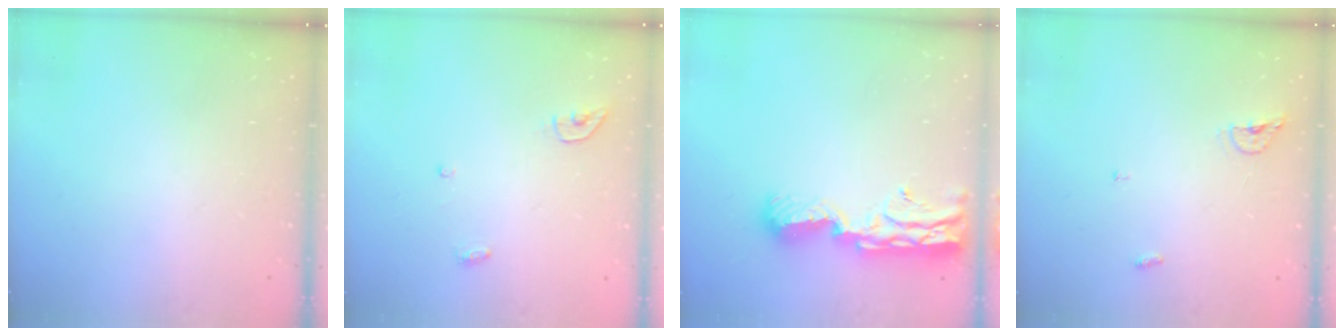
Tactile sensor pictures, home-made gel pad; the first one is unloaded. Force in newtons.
{"total": 3.8, "press": 3.7, "slide": 0.3}
{"total": 11.5, "press": 11.4, "slide": 1.6}
{"total": 4.4, "press": 4.3, "slide": 1.0}